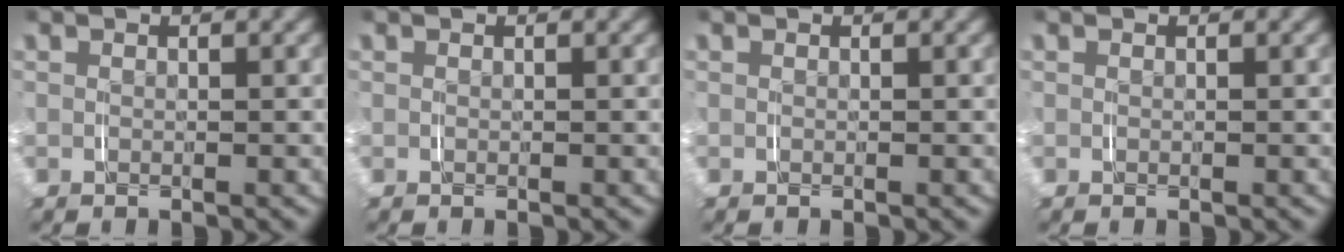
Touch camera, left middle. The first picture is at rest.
{"total": 0.0}
{"total": 0.0}
{"total": 0.0}